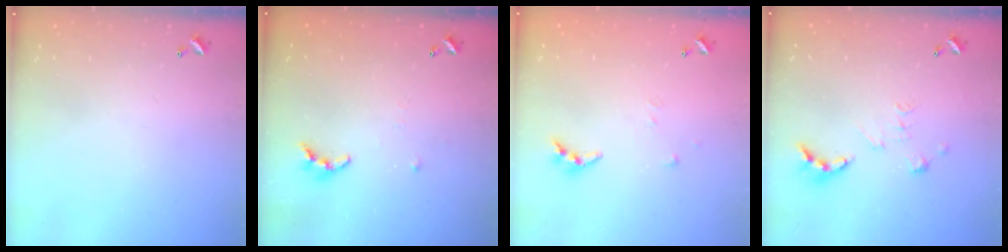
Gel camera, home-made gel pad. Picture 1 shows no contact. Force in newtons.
{"total": 6.4, "press": 6.4, "slide": 0.5}
{"total": 4.7, "press": 4.7, "slide": 0.3}
{"total": 4.7, "press": 4.7, "slide": 0.4}